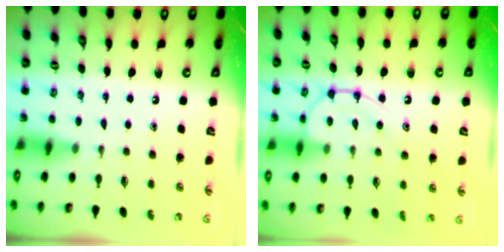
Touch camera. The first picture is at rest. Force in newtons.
{"total": 11.1, "press": 11.1, "slide": 1.1}